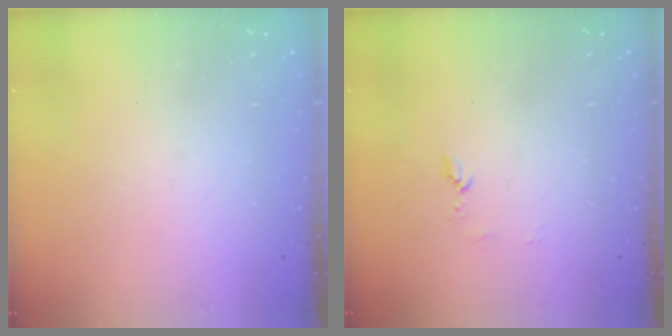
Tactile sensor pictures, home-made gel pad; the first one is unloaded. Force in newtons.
{"total": 5.1, "press": 5.0, "slide": 0.6}